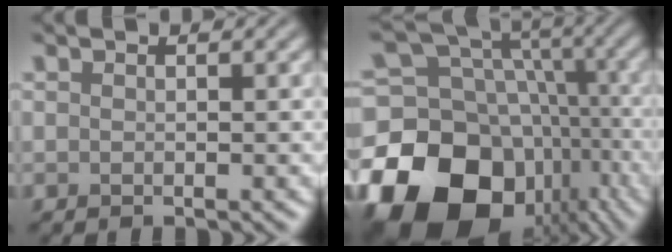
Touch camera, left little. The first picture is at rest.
{"total": 20.8, "force": [-8.8, 15.8, 10.4], "torque": [-0.210, -0.033, -0.123]}